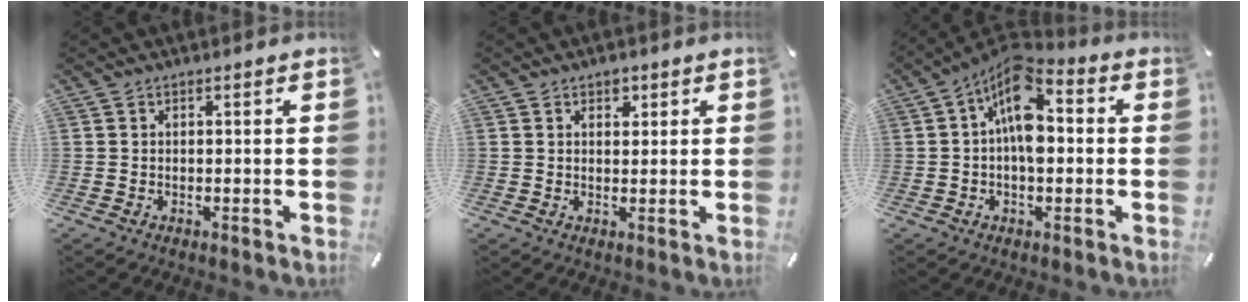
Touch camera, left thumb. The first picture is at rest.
{"total": 2.2, "force": [1.1, 1.6, 0.9], "torque": [0.002, -0.007, 0.015]}
{"total": 11.5, "force": [1.4, 6.3, 9.5], "torque": [-0.152, -0.019, 0.026]}